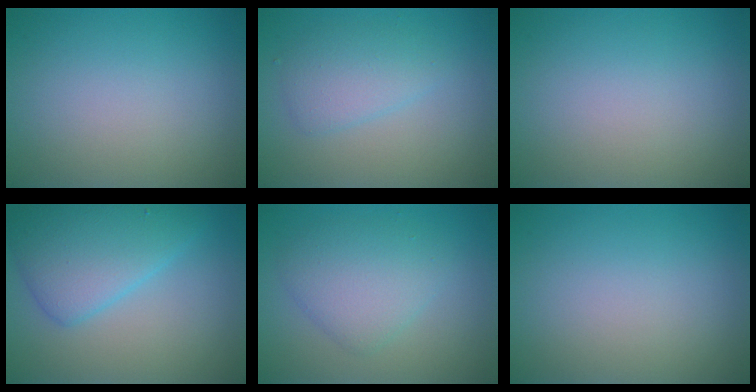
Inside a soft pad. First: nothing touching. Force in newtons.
{"total": 2.7, "press": 2.7, "slide": 0.0}
{"total": 0.0}
{"total": 5.4, "press": 5.4, "slide": 0.2}
{"total": 3.8, "press": 3.8, "slide": 0.3}
{"total": 0.0}